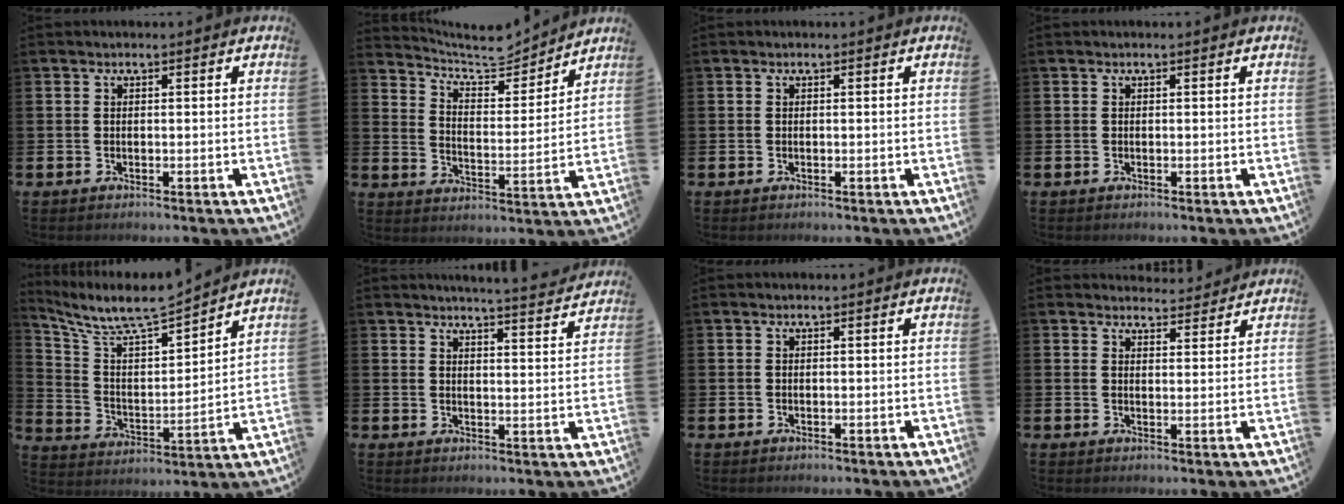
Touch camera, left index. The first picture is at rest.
{"total": 7.7, "force": [7.1, 1.9, 2.0], "torque": [-0.060, -0.054, 0.121]}
{"total": 0.0}
{"total": 0.0}
{"total": 9.0, "force": [8.3, 1.2, 3.1], "torque": [-0.101, -0.058, 0.145]}
{"total": 4.5, "force": [4.4, -0.7, 0.5], "torque": [-0.011, -0.034, 0.075]}
{"total": 0.0}
{"total": 3.4, "force": [3.4, 0.6, -0.2], "torque": [0.006, -0.021, 0.060]}